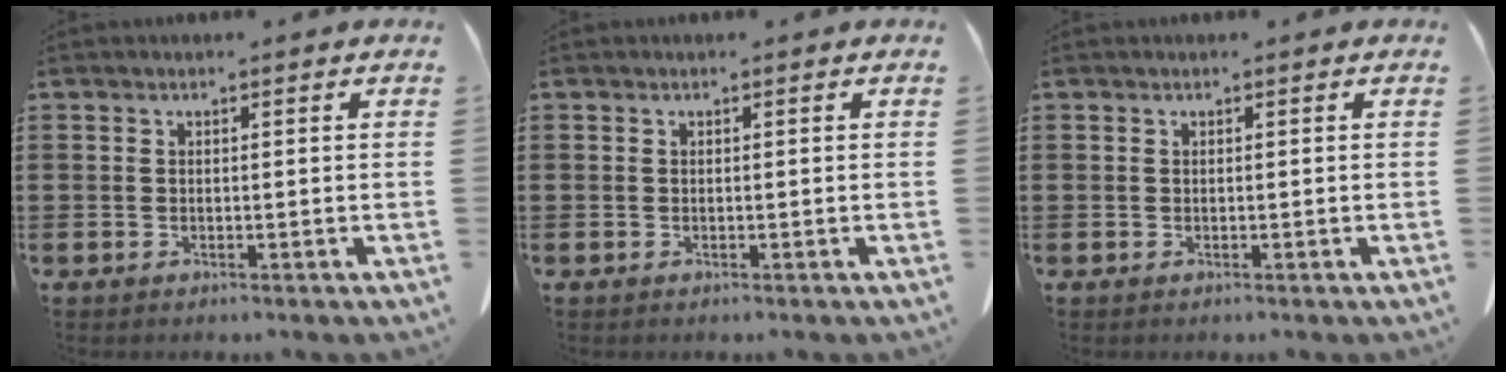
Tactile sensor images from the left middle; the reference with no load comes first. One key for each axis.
{"total": 0.0}
{"total": 0.0}